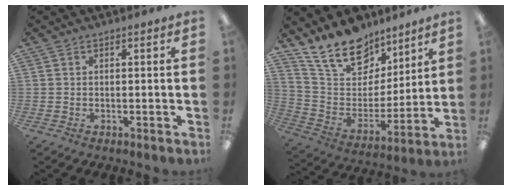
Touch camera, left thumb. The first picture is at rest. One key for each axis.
{"total": 17.3, "fx": 13.4, "fy": 9.3, "fz": 5.8, "tx": -0.117, "ty": -0.087, "tz": 0.251}